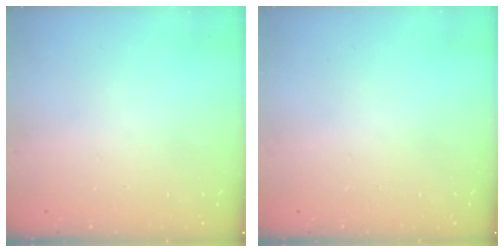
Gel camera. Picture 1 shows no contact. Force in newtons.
{"total": 0.0}